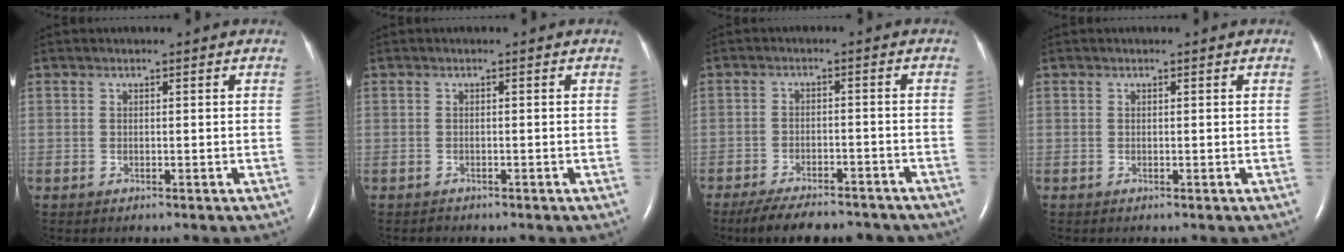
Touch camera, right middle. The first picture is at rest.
{"total": 0.6, "force": [-0.5, 0.2, -0.1], "torque": [-0.008, -0.002, -0.010]}
{"total": 13.1, "force": [-11.2, 3.7, 5.6], "torque": [-0.094, -0.002, -0.154]}
{"total": 0.0}